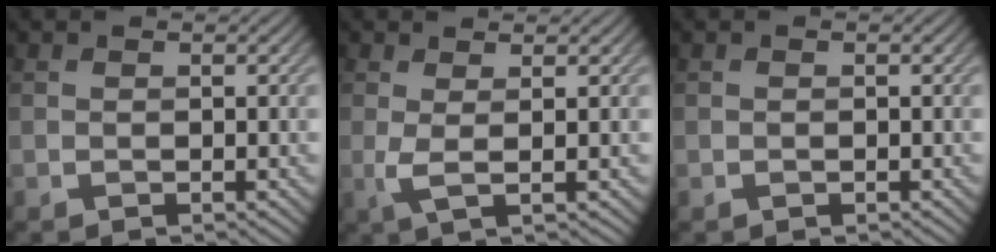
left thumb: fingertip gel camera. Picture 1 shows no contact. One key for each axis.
{"total": 2.2, "fx": 0.4, "fy": 0.4, "fz": 2.2, "tx": -0.048, "ty": 0.003, "tz": 0.006}
{"total": 0.0}